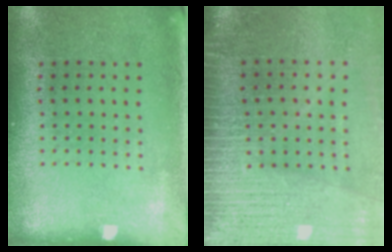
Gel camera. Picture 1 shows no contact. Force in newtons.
{"total": 3.8, "press": 3.3, "slide": 1.9}